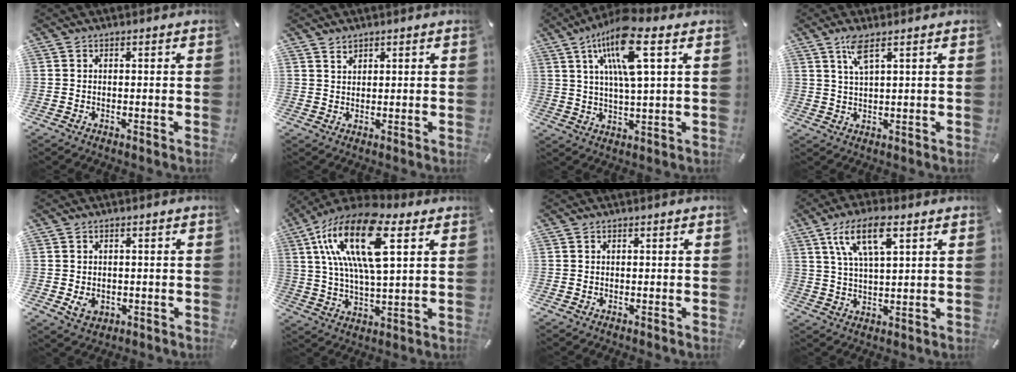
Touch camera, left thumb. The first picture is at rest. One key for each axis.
{"total": 1.8, "fx": 1.5, "fy": 1.0, "fz": 0.3, "tx": 0.001, "ty": -0.005, "tz": 0.028}
{"total": 13.6, "fx": 6.3, "fy": 3.0, "fz": 11.7, "tx": -0.224, "ty": -0.007, "tz": 0.102}
{"total": 4.9, "fx": 2.9, "fy": 0.8, "fz": 3.9, "tx": -0.086, "ty": 0.003, "tz": 0.049}
{"total": 3.6, "fx": -0.5, "fy": 3.0, "fz": 1.9, "tx": -0.030, "ty": -0.007, "tz": -0.011}
{"total": 20.7, "fx": 9.0, "fy": 8.1, "fz": 16.8, "tx": -0.343, "ty": -0.017, "tz": 0.147}
{"total": 0.0}
{"total": 10.7, "fx": 5.4, "fy": 3.9, "fz": 8.4, "tx": -0.171, "ty": 0.004, "tz": 0.094}